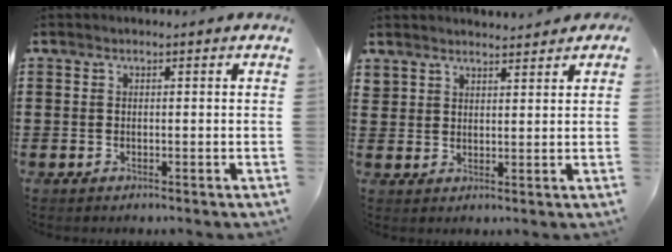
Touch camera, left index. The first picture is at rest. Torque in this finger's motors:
{"motor_torque": [1.10, -1.03, 0.47, 0.07]}